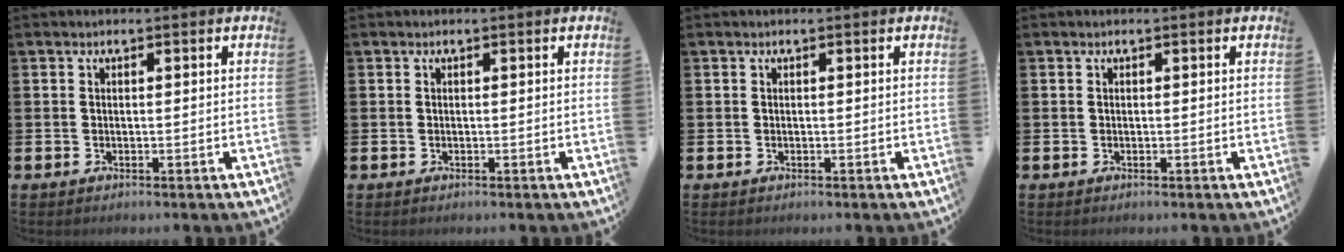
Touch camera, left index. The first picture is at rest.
{"total": 0.0}
{"total": 0.0}
{"total": 0.0}